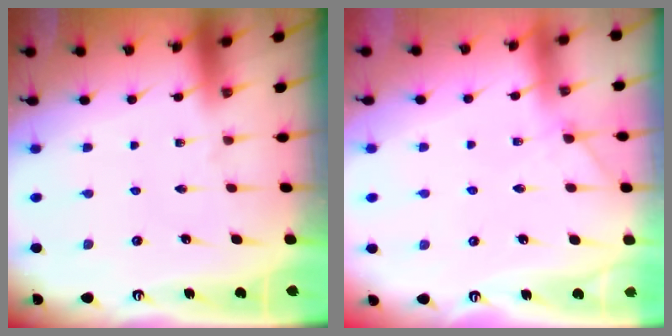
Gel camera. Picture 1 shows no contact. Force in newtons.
{"total": 4.2, "press": 4.2, "slide": 0.6}